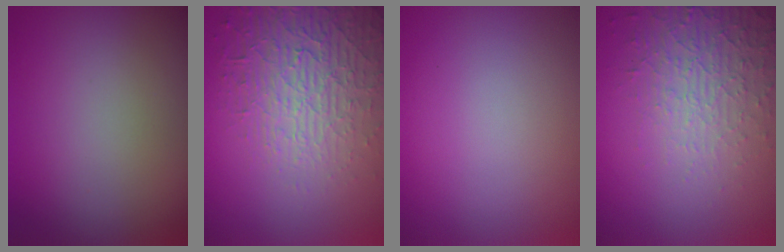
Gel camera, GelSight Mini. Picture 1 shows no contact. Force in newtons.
{"total": 6.5, "press": 5.1, "slide": 4.1}
{"total": 0.0}
{"total": 5.3, "press": 3.4, "slide": 4.1}